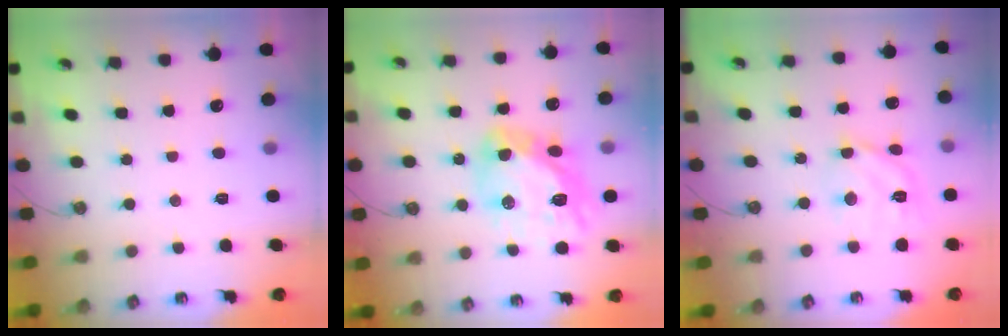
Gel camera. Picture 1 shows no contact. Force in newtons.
{"total": 18.0, "press": 17.9, "slide": 1.8}
{"total": 12.1, "press": 12.0, "slide": 0.9}